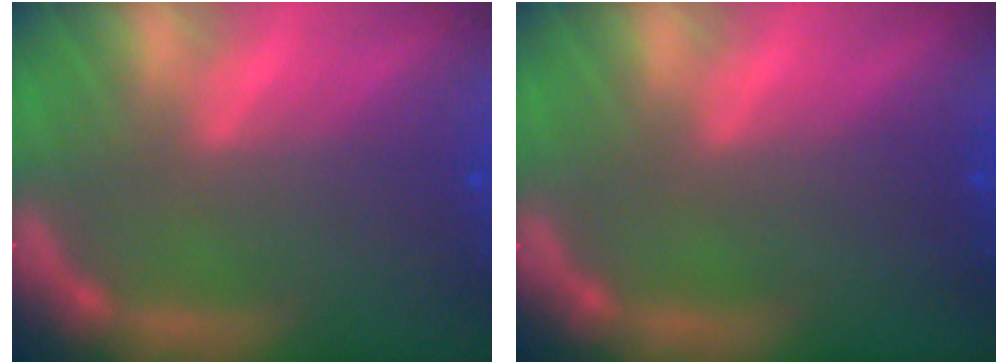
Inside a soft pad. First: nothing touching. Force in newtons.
{"total": 0.0}